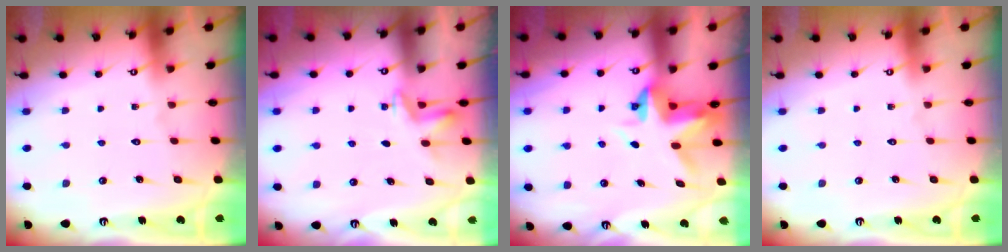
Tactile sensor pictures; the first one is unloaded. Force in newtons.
{"total": 2.8, "press": 2.7, "slide": 0.9}
{"total": 4.0, "press": 4.0, "slide": 0.3}
{"total": 0.0}